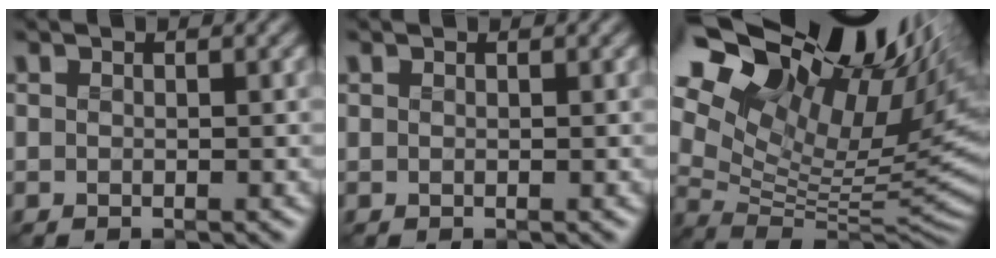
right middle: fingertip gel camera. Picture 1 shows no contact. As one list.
[{"total": 0.0}, {"total": 19.2, "force": [10.0, 10.2, 12.8], "torque": [-0.213, 0.039, 0.188]}]